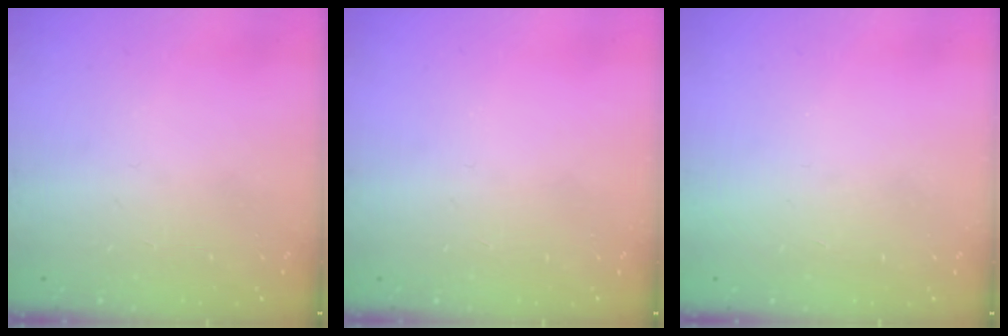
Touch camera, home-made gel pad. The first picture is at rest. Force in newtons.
{"total": 0.0}
{"total": 1.5, "press": 1.5, "slide": 0.1}